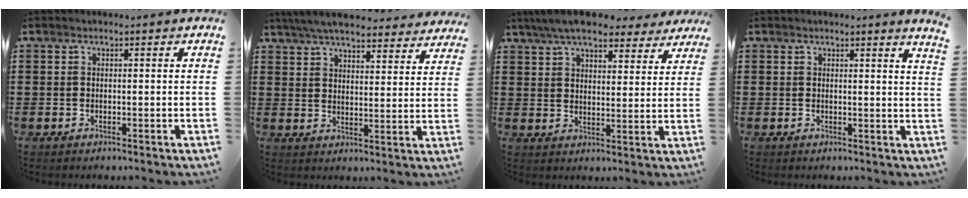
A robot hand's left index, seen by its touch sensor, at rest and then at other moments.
{"total": 6.3, "force": [5.9, 0.4, 2.0], "torque": [-0.062, -0.023, 0.106]}
{"total": 7.8, "force": [6.8, 1.6, 3.3], "torque": [-0.080, -0.014, 0.124]}
{"total": 1.5, "force": [1.3, -0.5, 0.7], "torque": [-0.016, -0.005, 0.024]}